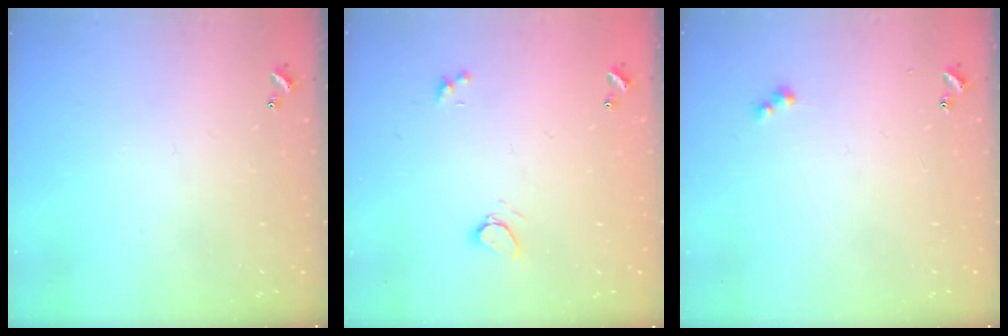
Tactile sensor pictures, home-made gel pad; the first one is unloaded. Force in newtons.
{"total": 1.6, "press": 1.4, "slide": 0.6}
{"total": 1.9, "press": 1.8, "slide": 0.4}